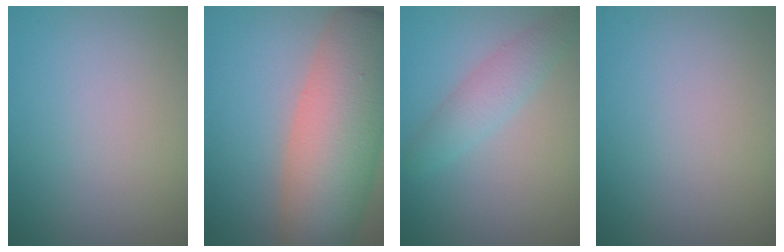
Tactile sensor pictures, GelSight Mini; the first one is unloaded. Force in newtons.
{"total": 12.3, "press": 12.2, "slide": 0.9}
{"total": 2.7, "press": 2.7, "slide": 0.1}
{"total": 0.0}